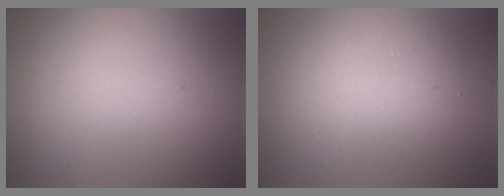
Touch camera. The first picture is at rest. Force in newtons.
{"total": 4.1, "press": 4.1, "slide": 0.1}